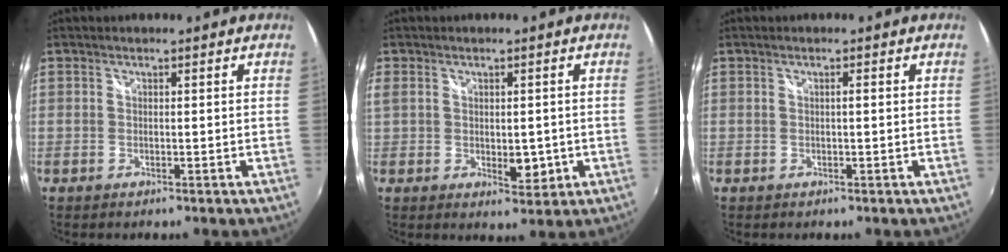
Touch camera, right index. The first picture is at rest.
{"total": 6.9, "force": [-0.1, 4.4, 5.3], "torque": [-0.097, -0.010, 0.004]}
{"total": 0.7, "force": [0.0, 0.0, 0.7], "torque": [-0.012, 0.003, -0.002]}